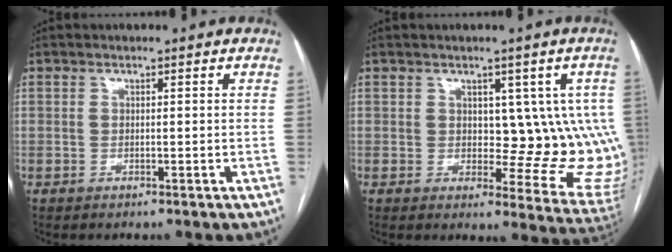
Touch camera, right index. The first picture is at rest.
{"total": 10.5, "force": [1.6, 5.6, 8.8], "torque": [-0.075, -0.001, 0.027]}